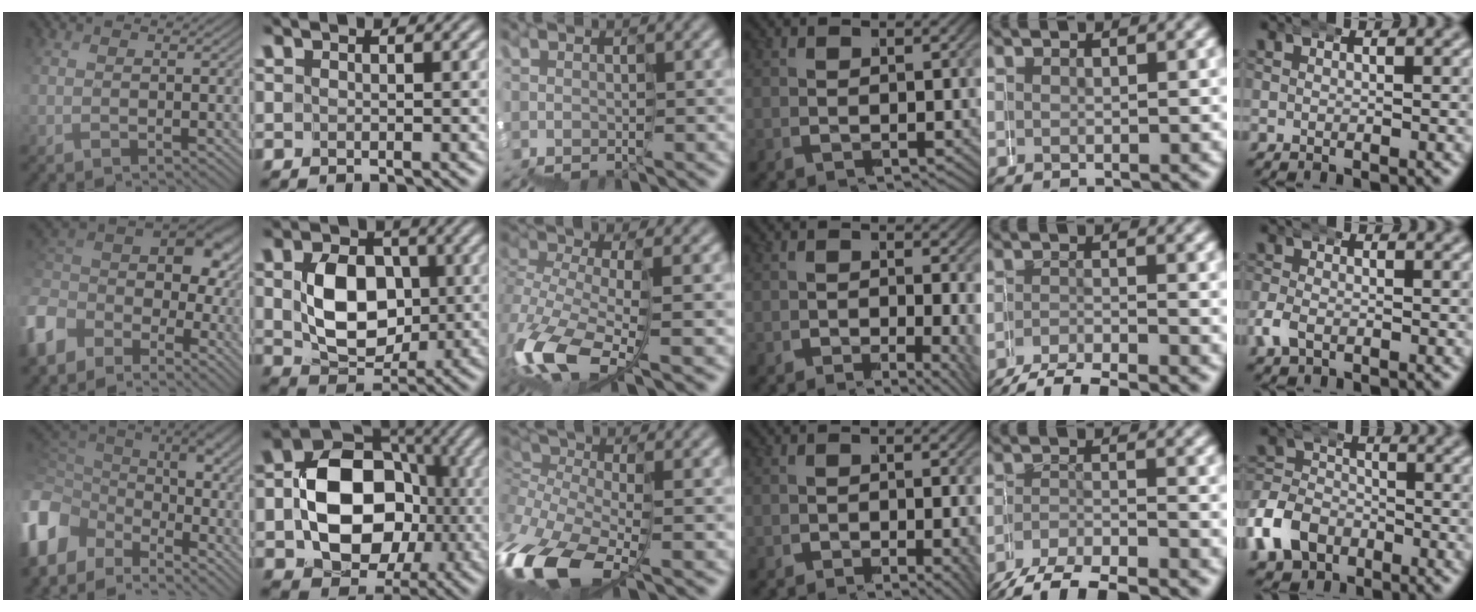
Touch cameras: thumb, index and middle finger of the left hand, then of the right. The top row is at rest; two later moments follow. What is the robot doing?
{"motion": "wrap", "object": "duck tape"}